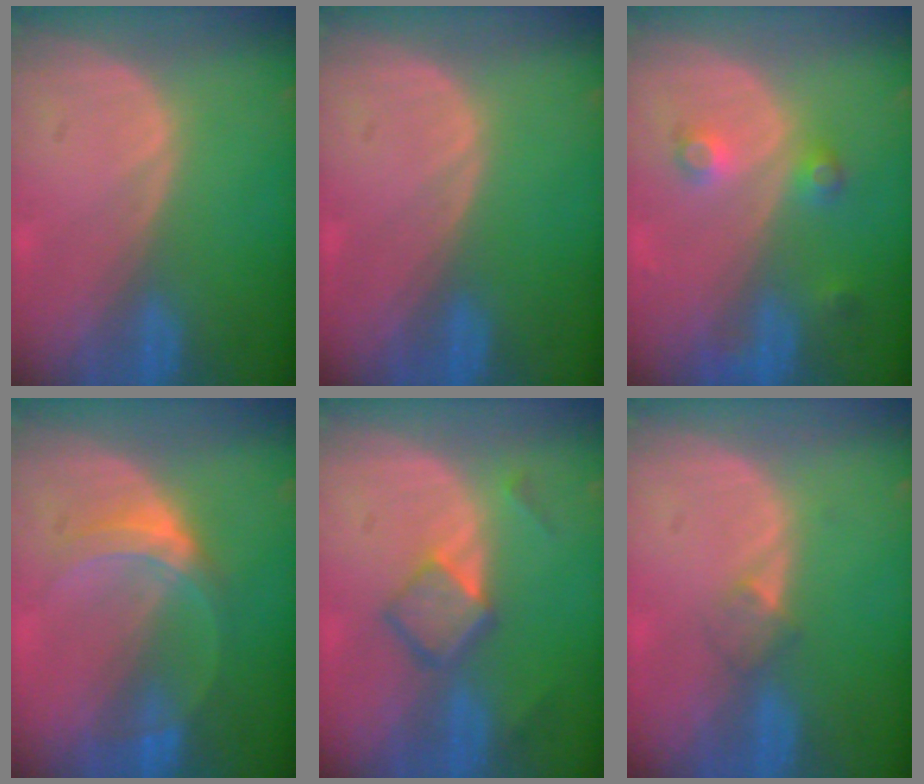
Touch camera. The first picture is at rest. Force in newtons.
{"total": 0.0}
{"total": 3.8, "press": 3.5, "slide": 1.4}
{"total": 5.1, "press": 4.8, "slide": 1.7}
{"total": 5.2, "press": 4.6, "slide": 2.4}
{"total": 2.1, "press": 1.8, "slide": 1.0}